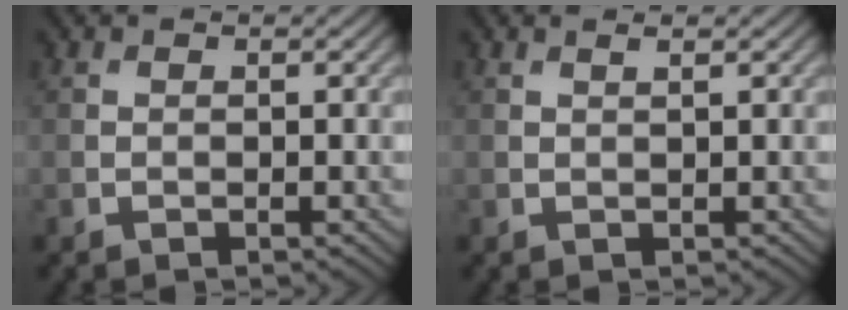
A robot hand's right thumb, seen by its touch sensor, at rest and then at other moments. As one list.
[{"total": 0.9, "force": [0.6, 0.0, 0.6], "torque": [-0.012, 0.000, 0.009]}]